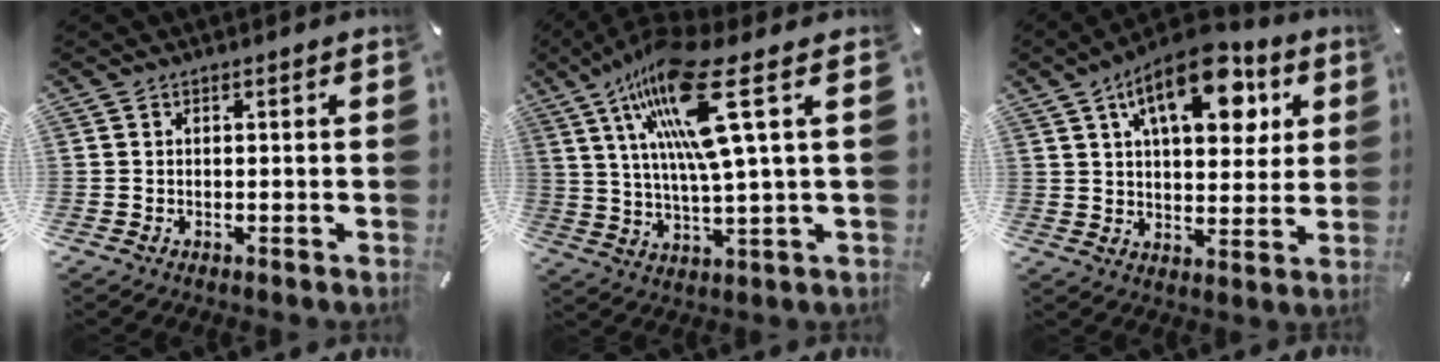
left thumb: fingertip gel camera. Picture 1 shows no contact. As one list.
[{"total": 18.3, "force": [8.1, 2.9, 16.1], "torque": [-0.328, -0.028, 0.118]}, {"total": 16.7, "force": [8.0, 8.5, 12.0], "torque": [-0.164, -0.026, 0.130]}]